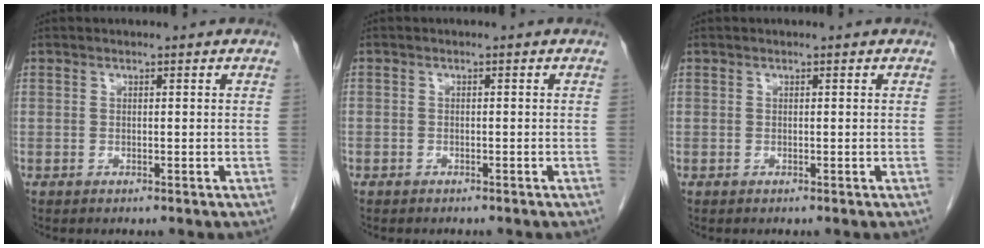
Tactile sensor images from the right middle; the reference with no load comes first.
{"total": 1.3, "force": [-1.0, 0.8, 0.0], "torque": [-0.010, 0.003, -0.018]}
{"total": 0.0}